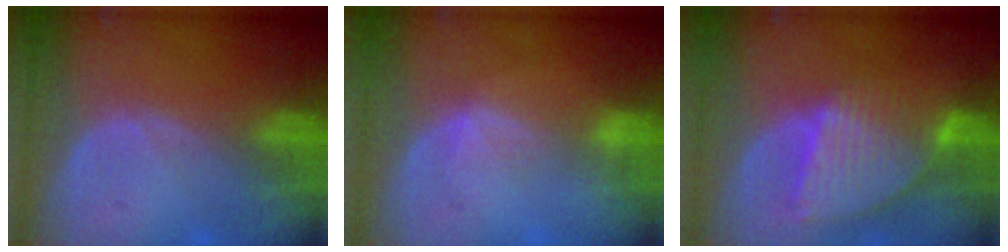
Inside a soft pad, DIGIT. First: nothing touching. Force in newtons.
{"total": 2.4, "press": 2.4, "slide": 0.4}
{"total": 9.2, "press": 7.8, "slide": 4.9}